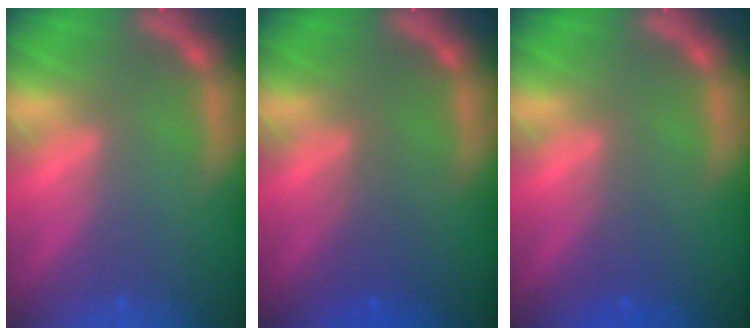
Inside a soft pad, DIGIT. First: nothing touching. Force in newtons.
{"total": 2.0}
{"total": 1.5}